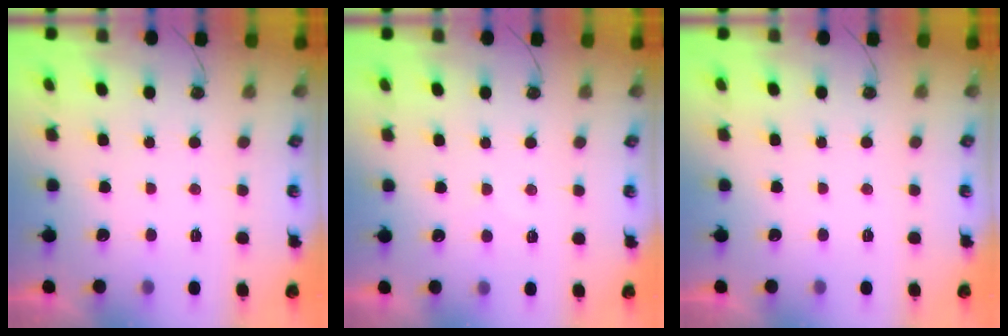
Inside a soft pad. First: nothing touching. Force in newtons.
{"total": 4.4, "press": 4.3, "slide": 0.5}
{"total": 0.0}